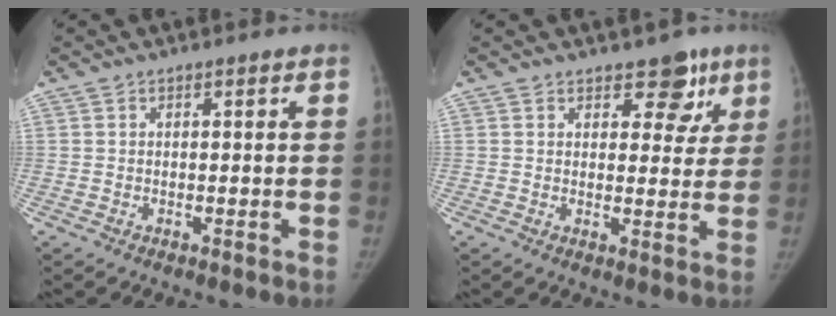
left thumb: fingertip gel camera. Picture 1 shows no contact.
{"total": 6.3, "force": [3.9, 3.9, 3.1], "torque": [0.008, -0.014, 0.049]}